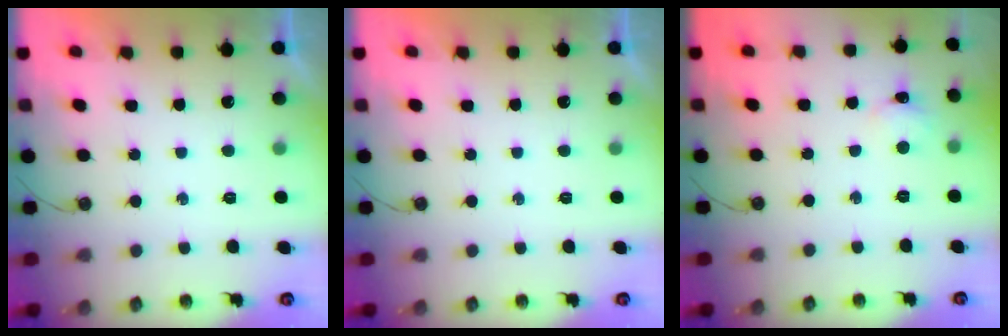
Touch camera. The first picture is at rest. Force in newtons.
{"total": 0.0}
{"total": 3.4, "press": 3.3, "slide": 0.4}